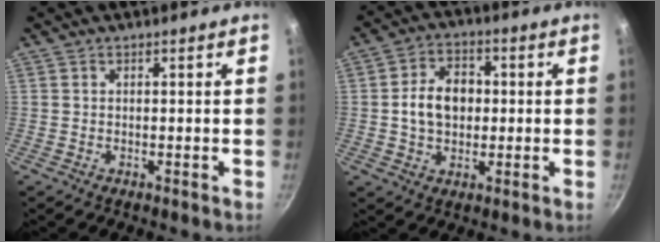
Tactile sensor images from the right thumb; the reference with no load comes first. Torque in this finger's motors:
{"motor_torque": [-0.13, 0.32, 0.55, -0.37, 0.21]}